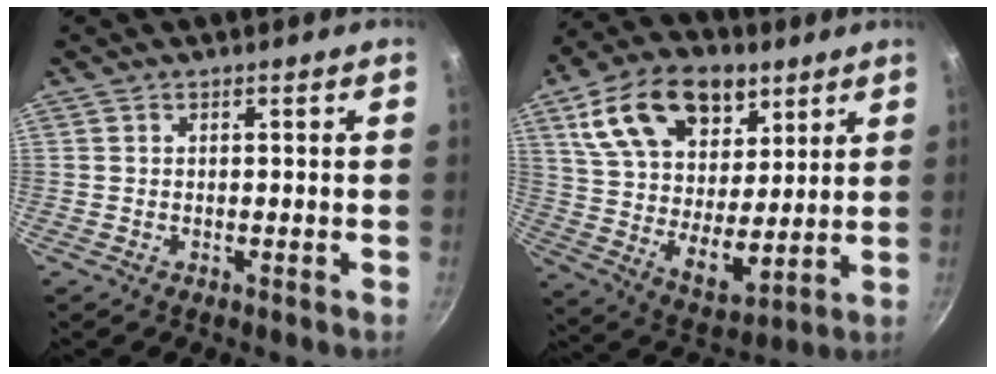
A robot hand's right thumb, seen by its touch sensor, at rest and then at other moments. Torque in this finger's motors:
{"motor_torque": [-0.25, 2.80, 0.83, -0.38, 0.21]}